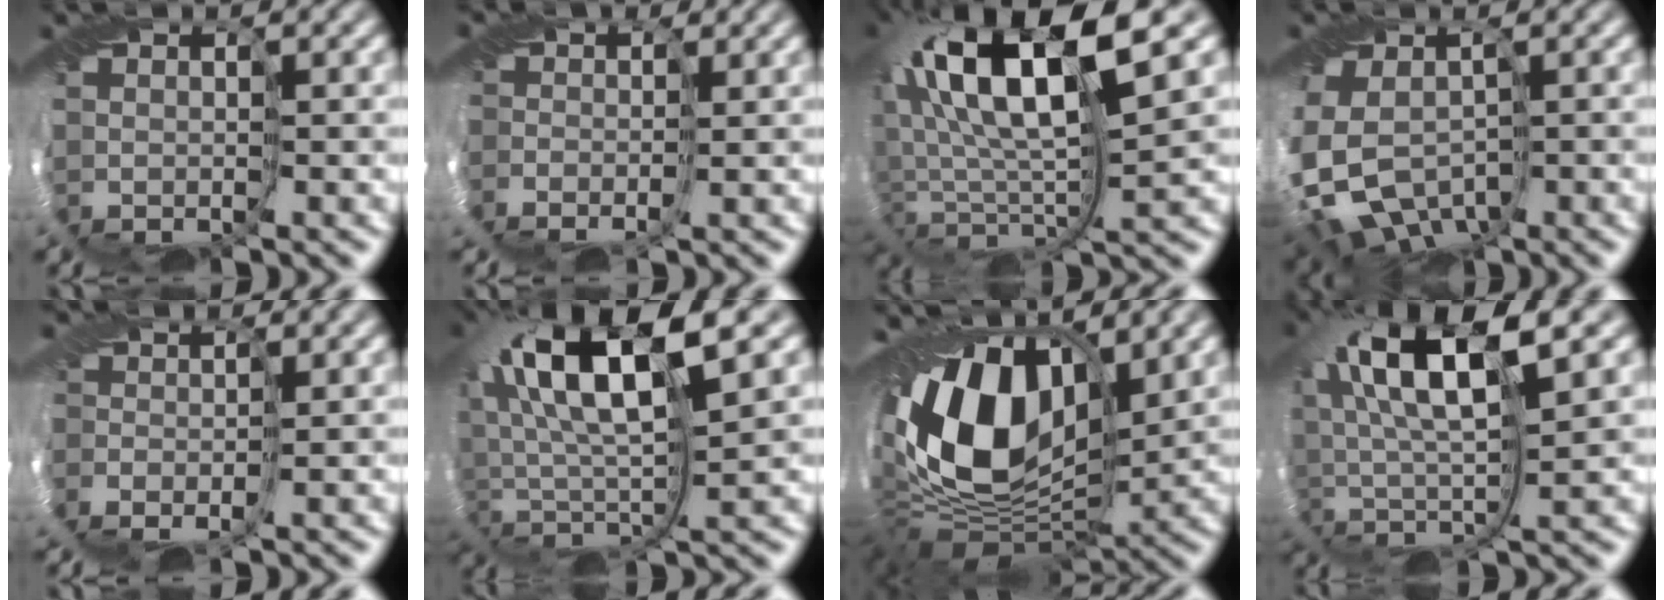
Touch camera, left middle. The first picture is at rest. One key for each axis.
{"total": 2.6, "fx": -0.2, "fy": 2.4, "fz": 1.1, "tx": -0.019, "ty": 0.007, "tz": -0.008}
{"total": 14.4, "fx": 5.7, "fy": 5.1, "fz": 12.2, "tx": -0.249, "ty": 0.021, "tz": 0.101}
{"total": 10.4, "fx": -3.5, "fy": 8.2, "fz": 5.3, "tx": -0.133, "ty": -0.040, "tz": -0.036}
{"total": 2.7, "fx": -1.7, "fy": 1.7, "fz": 1.1, "tx": -0.022, "ty": -0.005, "tz": -0.023}
{"total": 12.4, "fx": 5.4, "fy": 4.2, "fz": 10.3, "tx": -0.206, "ty": 0.025, "tz": 0.093}
{"total": 15.3, "fx": 2.3, "fy": 9.5, "fz": 11.8, "tx": -0.243, "ty": 0.010, "tz": 0.027}
{"total": 11.0, "fx": 4.5, "fy": 3.5, "fz": 9.4, "tx": -0.193, "ty": 0.030, "tz": 0.075}